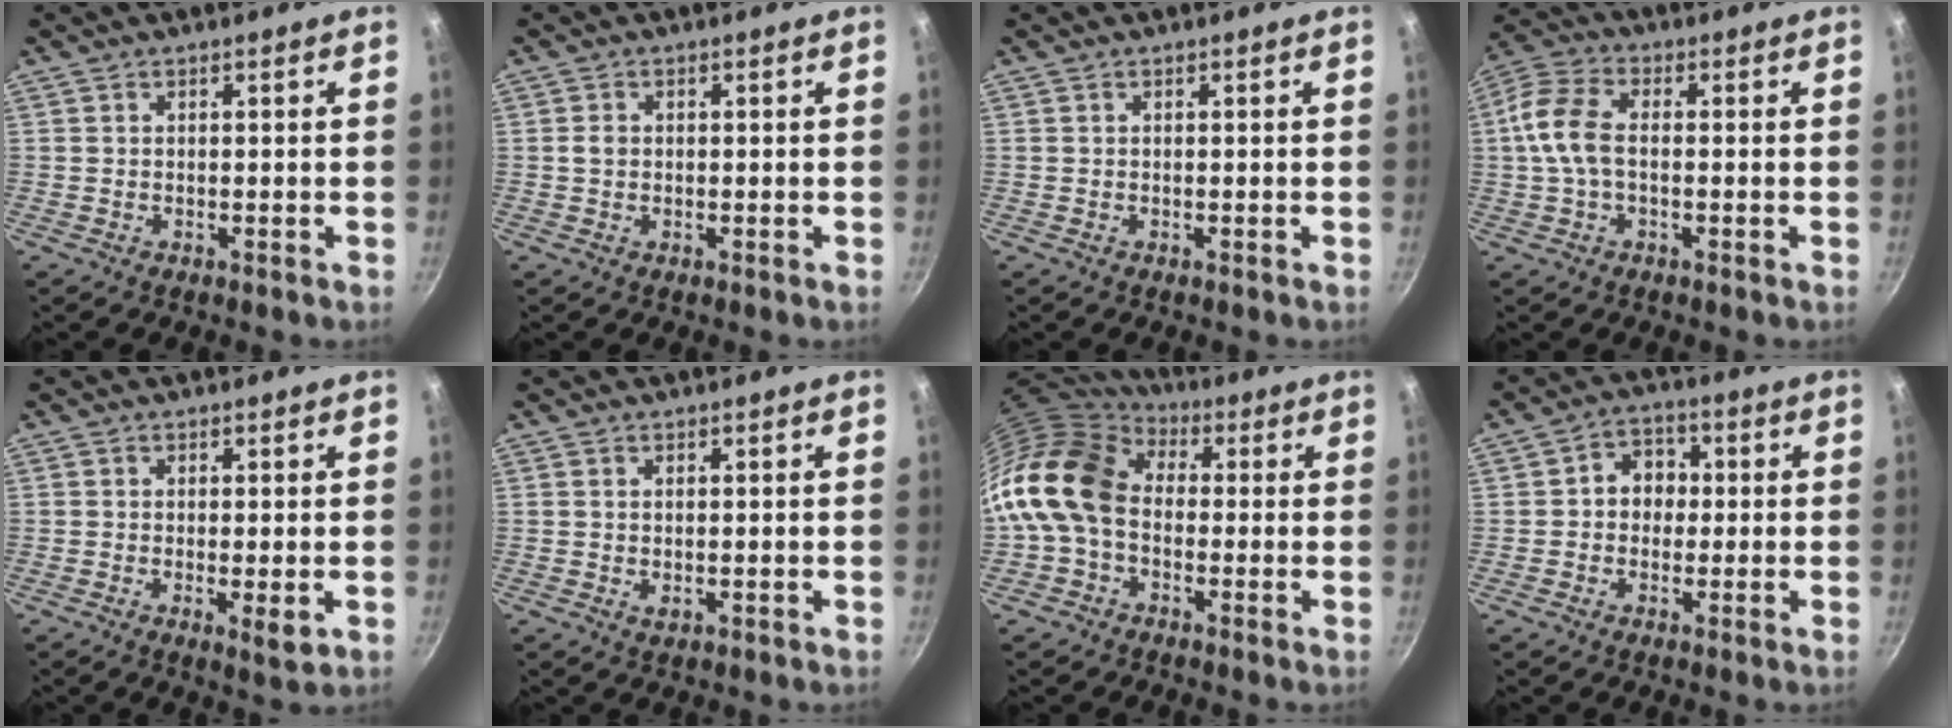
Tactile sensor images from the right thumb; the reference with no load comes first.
{"total": 1.5, "force": [0.0, 1.3, 0.9], "torque": [-0.011, 0.005, -0.001]}
{"total": 0.0}
{"total": 9.0, "force": [0.0, 5.2, 7.4], "torque": [-0.157, 0.026, -0.014]}
{"total": 3.0, "force": [-0.5, 0.8, 2.9], "torque": [-0.051, -0.013, -0.007]}
{"total": 1.2, "force": [0.1, 0.8, 0.9], "torque": [-0.015, -0.002, 0.002]}
{"total": 16.5, "force": [-0.4, 12.1, 11.2], "torque": [-0.204, 0.034, -0.027]}
{"total": 5.9, "force": [0.0, 5.1, 3.0], "torque": [-0.007, 0.013, -0.009]}